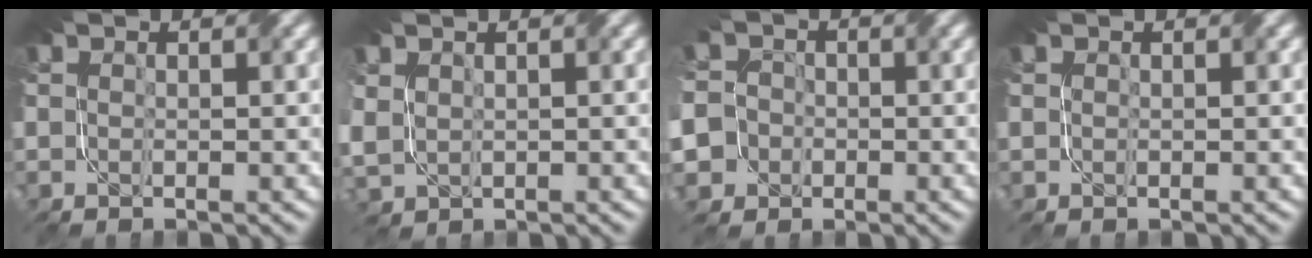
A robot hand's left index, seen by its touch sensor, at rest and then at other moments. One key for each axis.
{"total": 1.9, "fx": 0.8, "fy": 1.4, "fz": 1.0, "tx": -0.037, "ty": -0.001, "tz": 0.019}
{"total": 10.6, "fx": -3.2, "fy": 9.6, "fz": 3.1, "tx": -0.096, "ty": -0.005, "tz": -0.092}
{"total": 0.0}